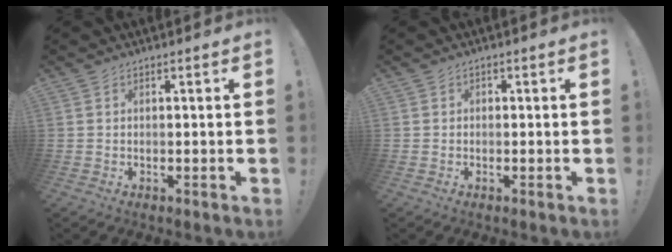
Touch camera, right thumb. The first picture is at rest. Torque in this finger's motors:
{"motor_torque": [-0.01, -0.12, -0.15, -0.03, 0.10]}